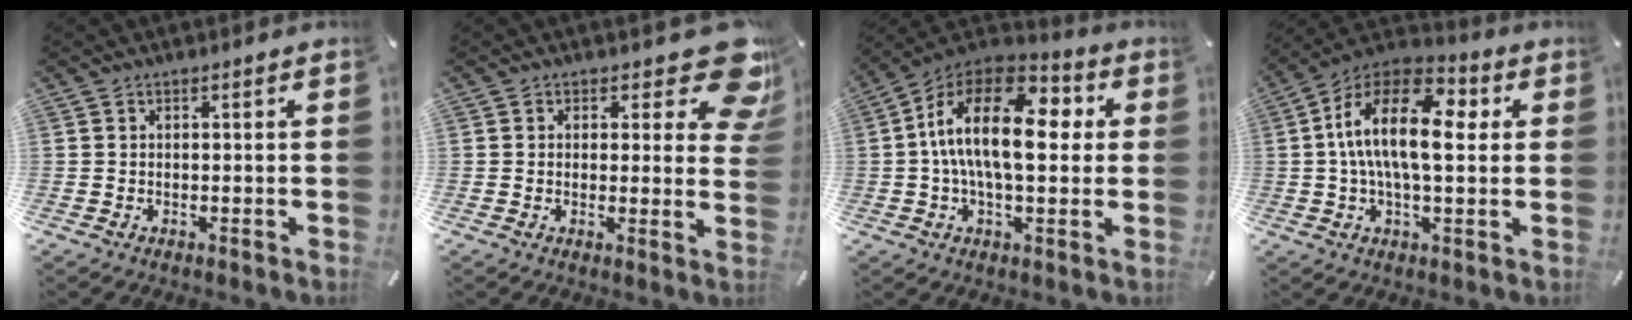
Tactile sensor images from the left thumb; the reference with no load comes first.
{"total": 11.1, "force": [6.3, 5.1, 7.6], "torque": [-0.074, -0.049, 0.107]}
{"total": 19.5, "force": [1.8, 10.2, 16.6], "torque": [-0.303, -0.003, 0.023]}
{"total": 16.6, "force": [2.1, 8.1, 14.4], "torque": [-0.284, -0.002, 0.030]}